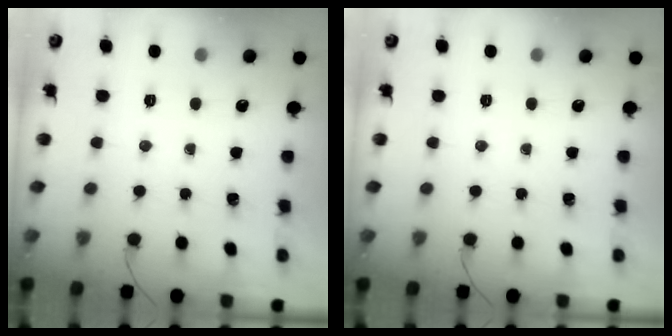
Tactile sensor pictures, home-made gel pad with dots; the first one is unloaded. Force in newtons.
{"total": 0.0}